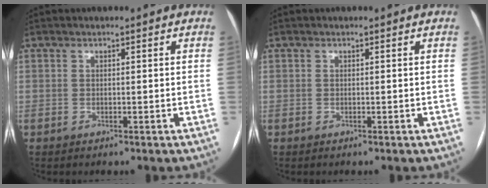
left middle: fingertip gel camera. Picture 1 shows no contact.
{"total": 0.0}